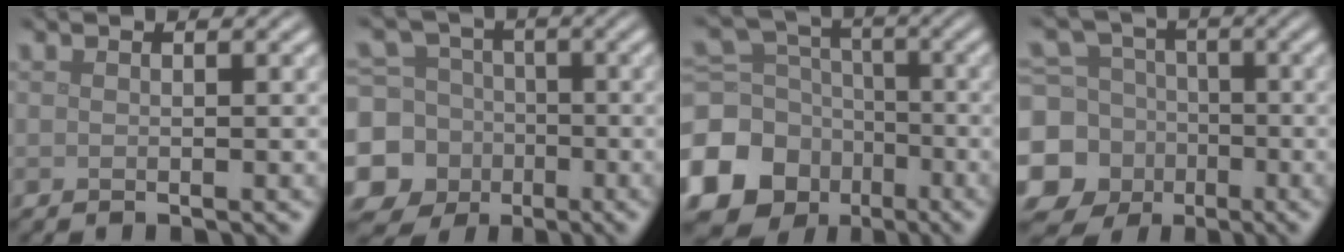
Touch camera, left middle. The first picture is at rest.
{"total": 12.6, "force": [-3.8, 11.7, 2.7], "torque": [-0.097, -0.022, -0.086]}
{"total": 12.3, "force": [-5.5, 10.3, 3.8], "torque": [-0.120, -0.032, -0.107]}
{"total": 13.4, "force": [-4.2, 12.3, 3.4], "torque": [-0.112, -0.033, -0.096]}